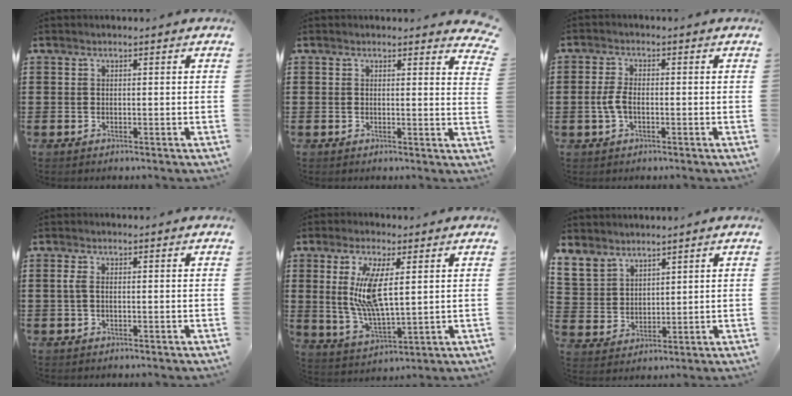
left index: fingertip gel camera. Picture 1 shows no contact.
{"total": 1.6, "force": [1.5, 0.2, 0.5], "torque": [0.001, -0.007, 0.027]}
{"total": 3.4, "force": [-0.8, 1.6, 3.0], "torque": [-0.077, -0.002, -0.020]}
{"total": 1.7, "force": [-0.1, 0.6, 1.6], "torque": [-0.040, -0.003, -0.005]}
{"total": 9.5, "force": [2.8, 3.0, 8.6], "torque": [-0.184, 0.001, 0.046]}
{"total": 4.7, "force": [4.1, 2.2, 0.3], "torque": [-0.025, -0.013, 0.078]}